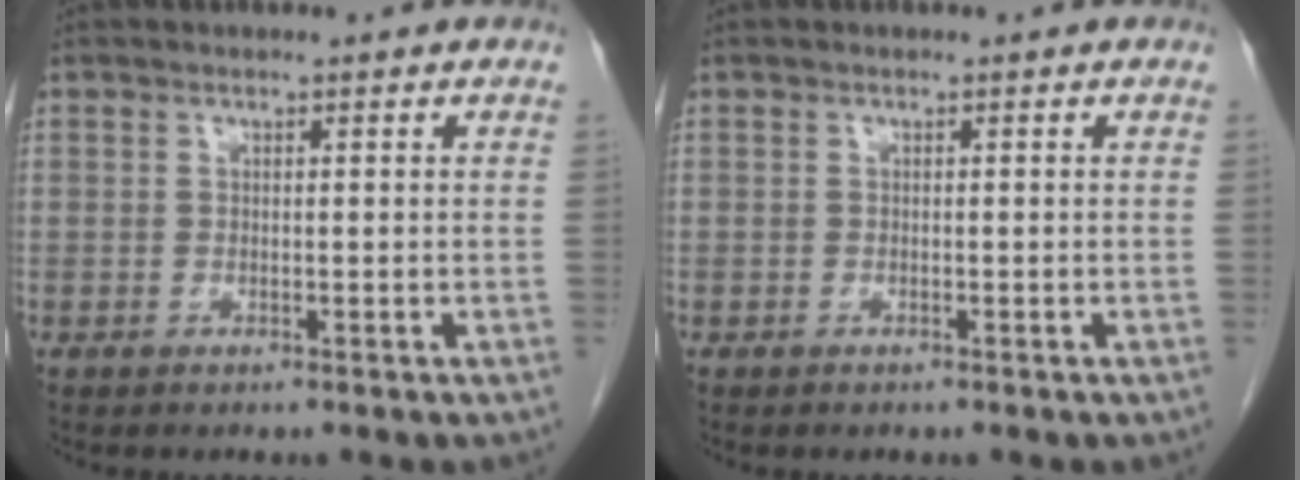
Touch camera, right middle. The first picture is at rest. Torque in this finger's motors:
{"motor_torque": [0.06, 0.03, -0.02, -0.01]}